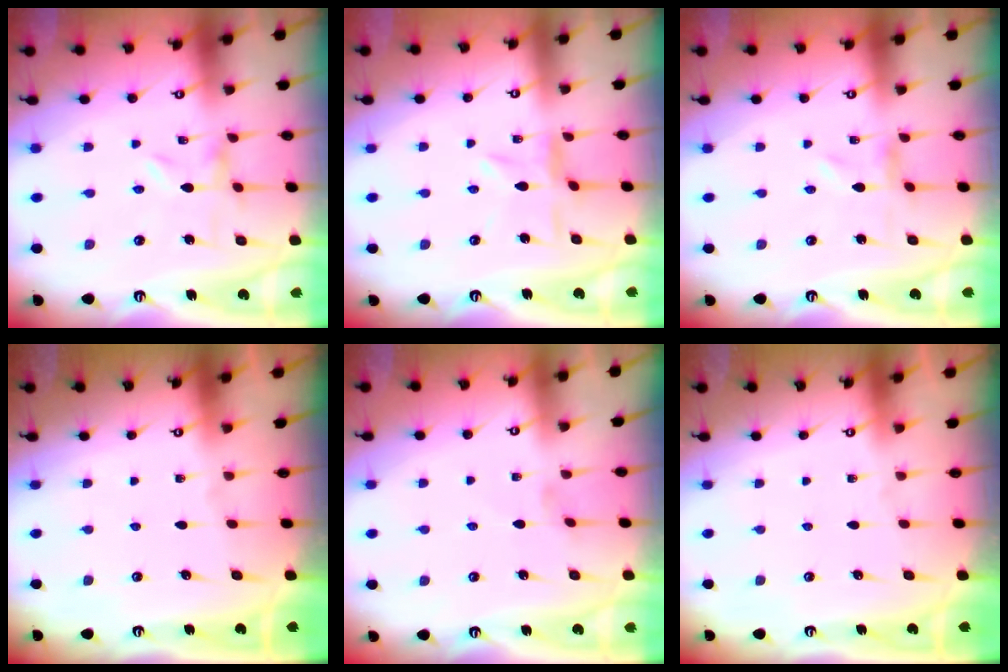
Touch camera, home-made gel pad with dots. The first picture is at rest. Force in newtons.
{"total": 4.3, "press": 4.3, "slide": 0.4}
{"total": 0.0}
{"total": 0.0}
{"total": 0.7, "press": 0.7, "slide": 0.2}
{"total": 0.0}